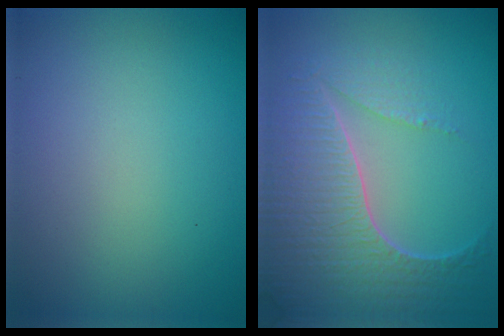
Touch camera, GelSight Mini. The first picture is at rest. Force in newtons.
{"total": 7.3, "press": 5.5, "slide": 4.8}